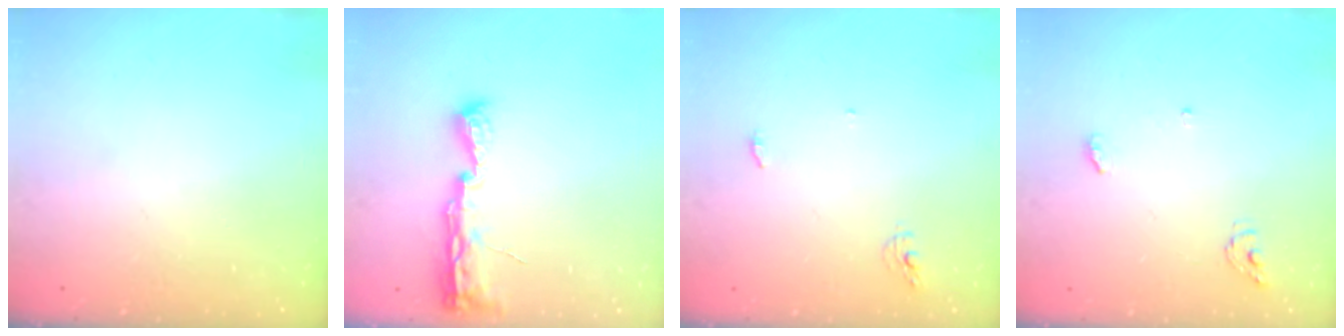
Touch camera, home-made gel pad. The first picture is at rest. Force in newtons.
{"total": 8.5, "press": 8.5, "slide": 1.2}
{"total": 4.2, "press": 4.2, "slide": 0.4}
{"total": 4.4, "press": 4.4, "slide": 0.3}